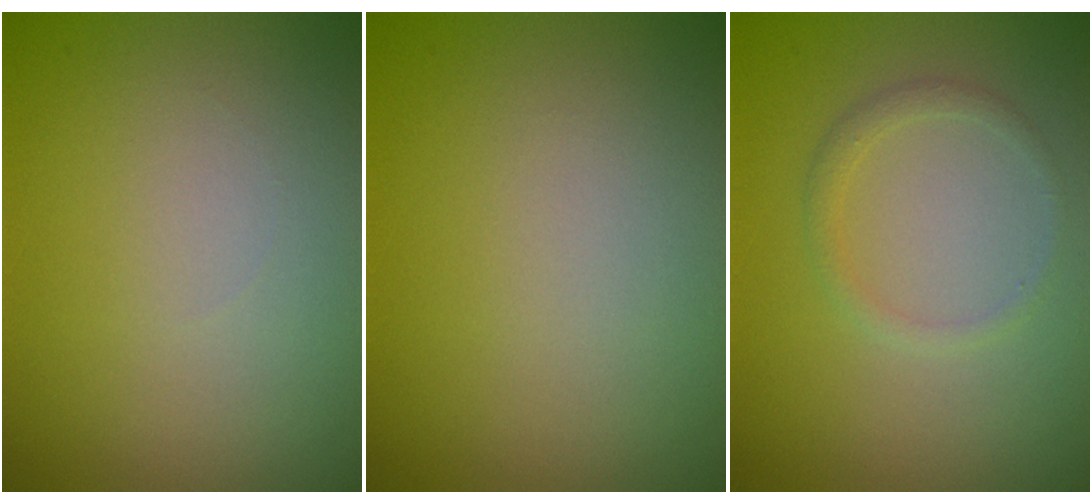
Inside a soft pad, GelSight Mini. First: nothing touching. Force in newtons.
{"total": 0.0}
{"total": 1.2, "press": 1.1, "slide": 0.1}